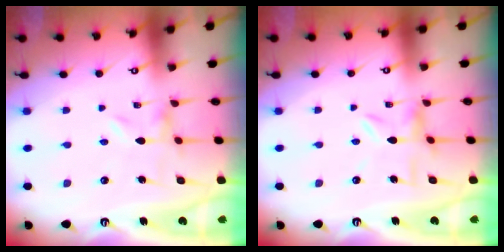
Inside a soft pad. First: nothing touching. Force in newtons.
{"total": 3.8, "press": 3.8, "slide": 0.3}